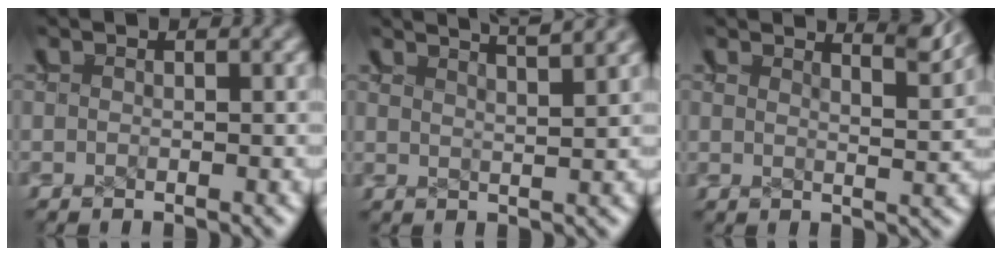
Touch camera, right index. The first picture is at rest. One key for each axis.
{"total": 4.3, "fx": 4.0, "fy": -0.1, "fz": 1.5, "tx": -0.009, "ty": 0.009, "tz": 0.066}
{"total": 3.6, "fx": 3.3, "fy": -0.4, "fz": 1.3, "tx": -0.014, "ty": -0.004, "tz": 0.055}